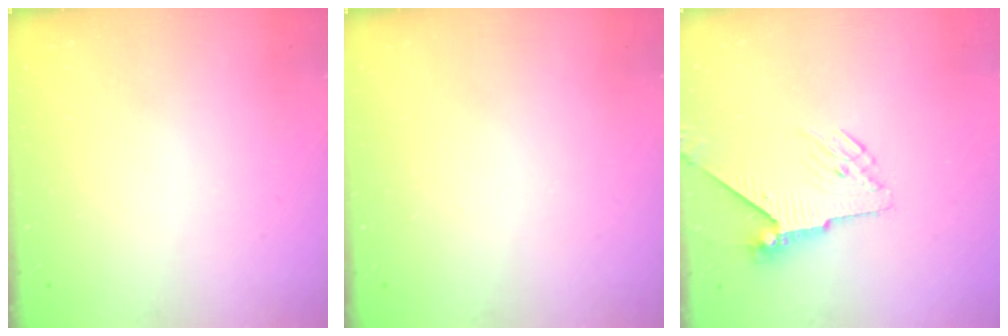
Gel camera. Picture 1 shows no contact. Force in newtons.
{"total": 0.0}
{"total": 5.5, "press": 5.4, "slide": 1.2}